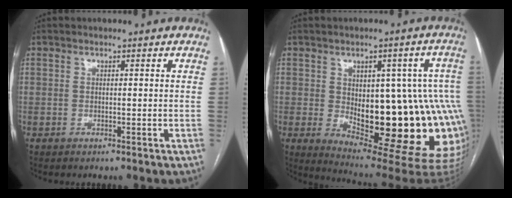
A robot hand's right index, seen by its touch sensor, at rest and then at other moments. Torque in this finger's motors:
{"motor_torque": [2.14, 0.00, 0.80, 0.16]}